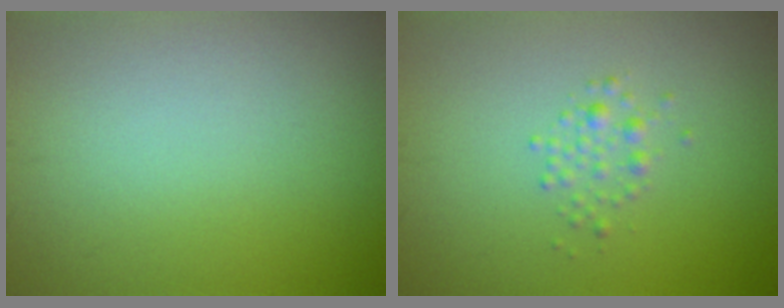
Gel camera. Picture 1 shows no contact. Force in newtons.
{"total": 1.2, "press": 1.2, "slide": 0.1}